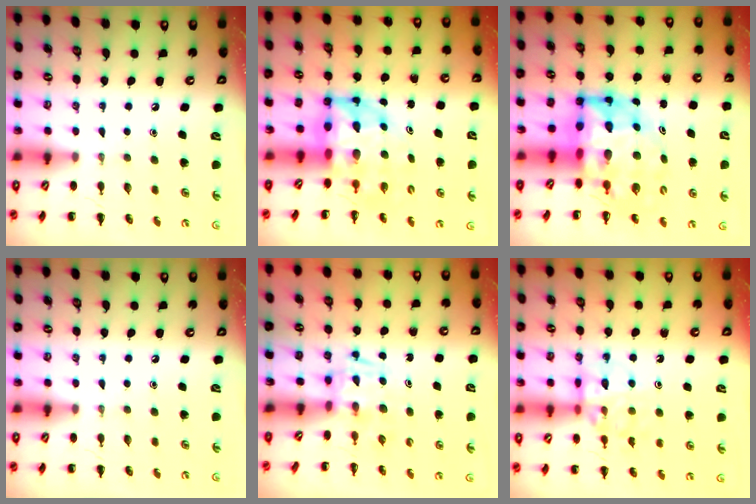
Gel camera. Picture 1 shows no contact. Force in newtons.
{"total": 8.2, "press": 7.9, "slide": 2.1}
{"total": 11.8, "press": 11.3, "slide": 3.2}
{"total": 0.0}
{"total": 2.9, "press": 2.9, "slide": 0.1}
{"total": 12.3, "press": 12.2, "slide": 1.5}